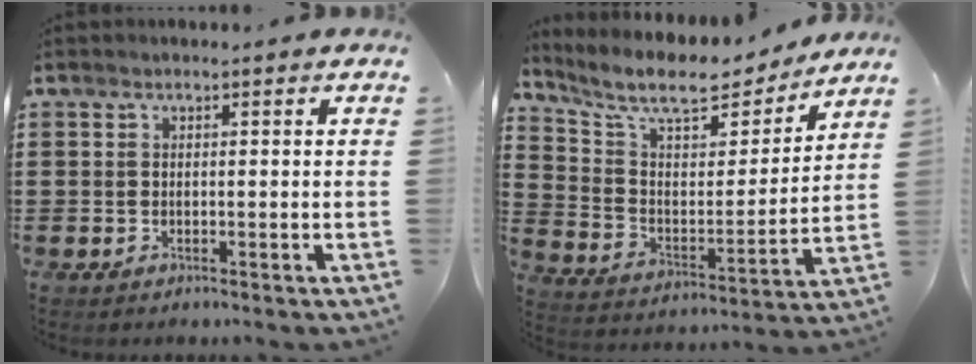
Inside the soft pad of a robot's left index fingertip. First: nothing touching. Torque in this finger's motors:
{"motor_torque": [2.14, 0.00, 0.36, 0.12]}